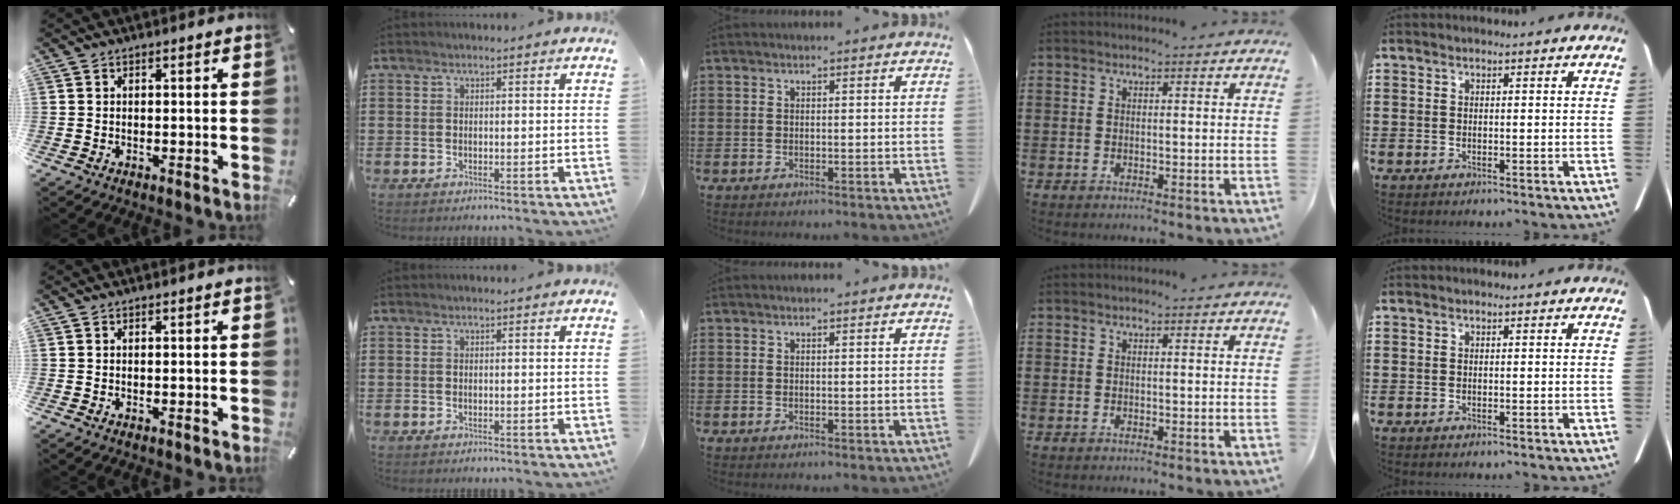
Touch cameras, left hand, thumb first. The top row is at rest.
{}